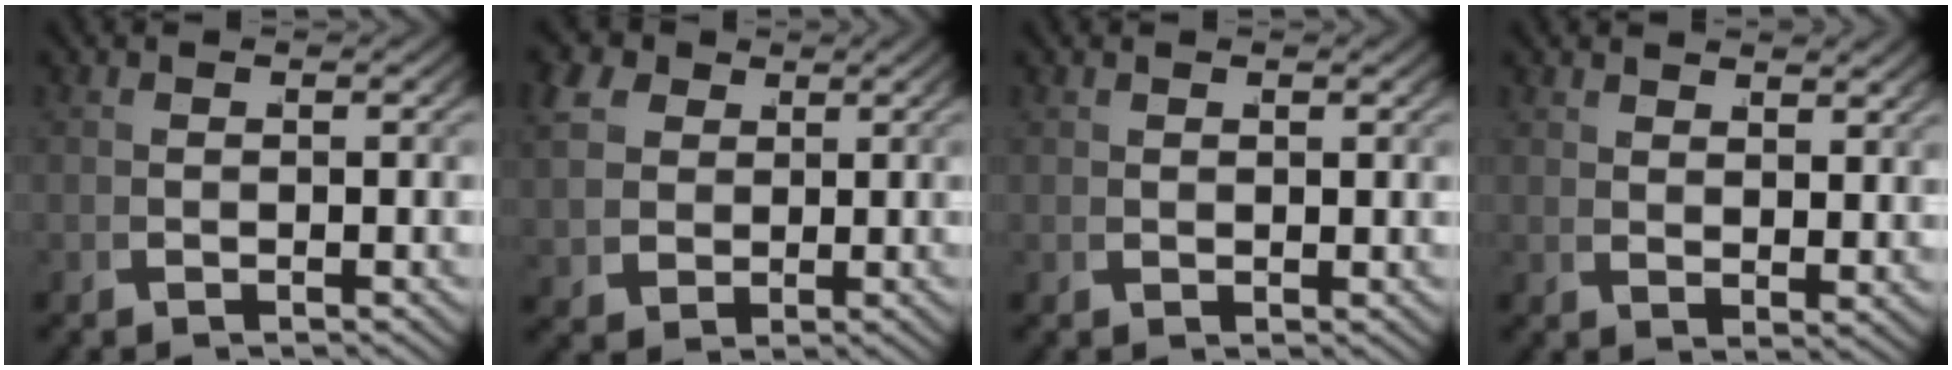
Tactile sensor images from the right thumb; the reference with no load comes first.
{"total": 6.3, "force": [2.1, 5.2, 2.9], "torque": [-0.077, -0.018, 0.045]}
{"total": 0.8, "force": [0.7, 0.3, 0.2], "torque": [0.002, 0.000, 0.018]}
{"total": 2.3, "force": [2.2, 0.2, 0.5], "torque": [0.004, 0.001, 0.044]}